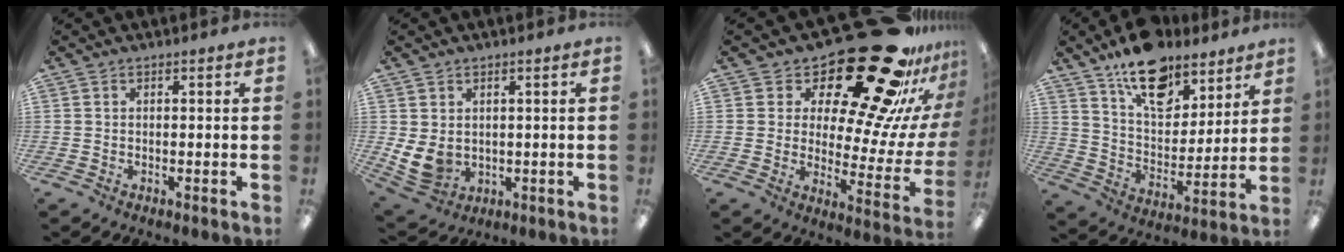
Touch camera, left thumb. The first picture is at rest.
{"total": 6.2, "force": [1.0, 5.0, 3.6], "torque": [-0.086, -0.009, 0.022]}
{"total": 28.8, "force": [19.6, 10.2, 18.4], "torque": [-0.229, -0.159, 0.333]}
{"total": 17.0, "force": [12.3, 8.7, 7.9], "torque": [-0.125, -0.074, 0.219]}